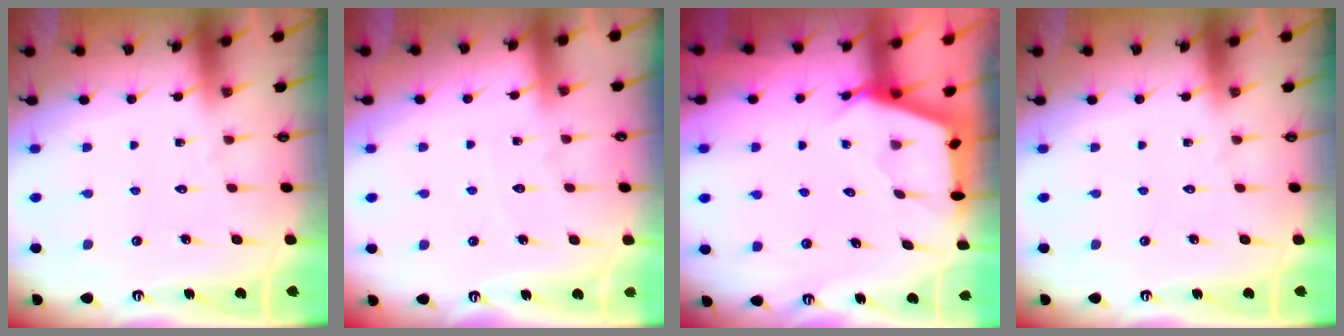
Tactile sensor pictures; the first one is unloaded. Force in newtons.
{"total": 3.4, "press": 3.4, "slide": 0.5}
{"total": 2.7, "press": 2.7, "slide": 0.4}
{"total": 0.0}